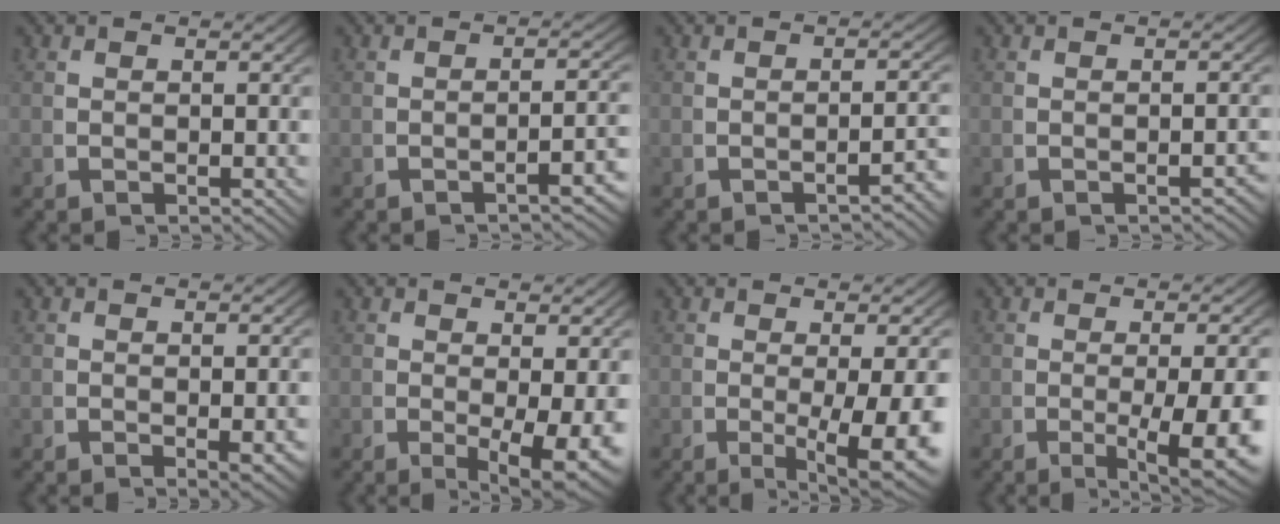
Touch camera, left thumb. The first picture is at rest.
{"total": 2.7, "force": [-1.6, 0.4, 2.1], "torque": [-0.031, 0.002, -0.021]}
{"total": 2.6, "force": [-2.0, 0.2, 1.6], "torque": [-0.026, 0.000, -0.025]}
{"total": 1.0, "force": [-0.9, 0.1, 0.5], "torque": [-0.010, 0.002, -0.013]}
{"total": 1.7, "force": [0.0, 0.6, 1.5], "torque": [-0.021, -0.005, 0.003]}
{"total": 5.5, "force": [-0.6, 2.7, 4.8], "torque": [-0.077, -0.027, 0.002]}
{"total": 6.6, "force": [-1.0, 2.6, 6.0], "torque": [-0.097, -0.019, -0.006]}
{"total": 7.0, "force": [-1.7, 2.6, 6.2], "torque": [-0.099, -0.017, -0.016]}